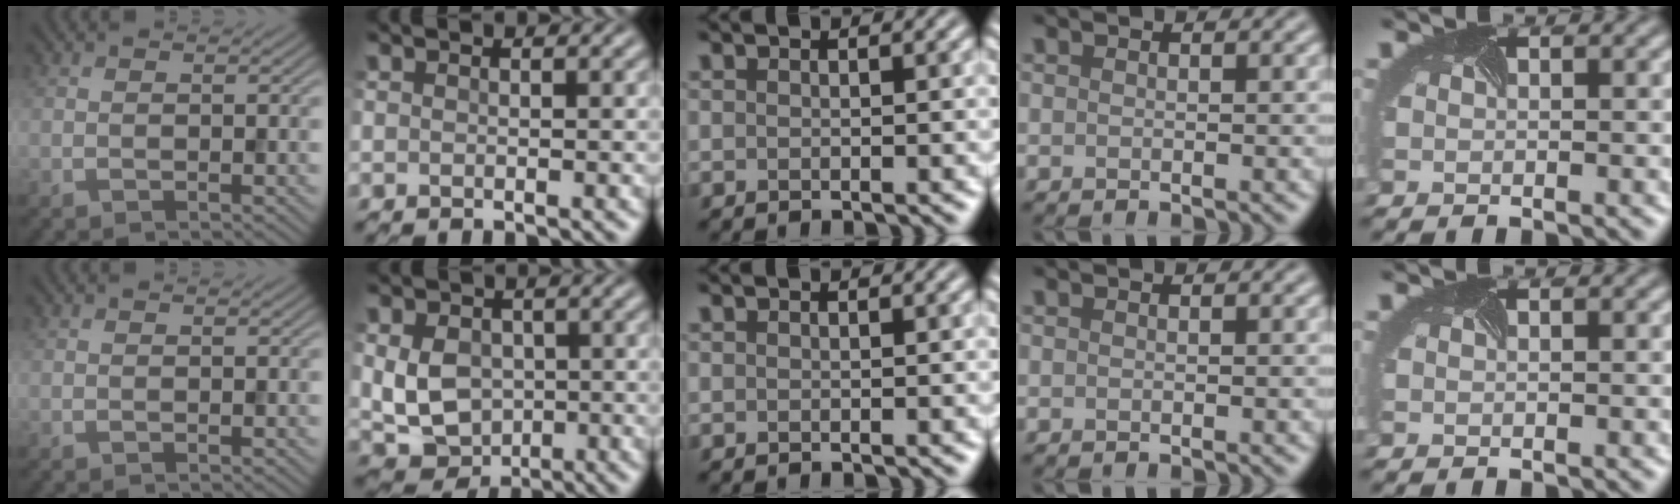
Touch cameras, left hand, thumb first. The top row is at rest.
{"index": {"total": 6.1, "force": [-0.5, 4.7, 3.9], "torque": [-0.077, -0.016, -0.008]}}